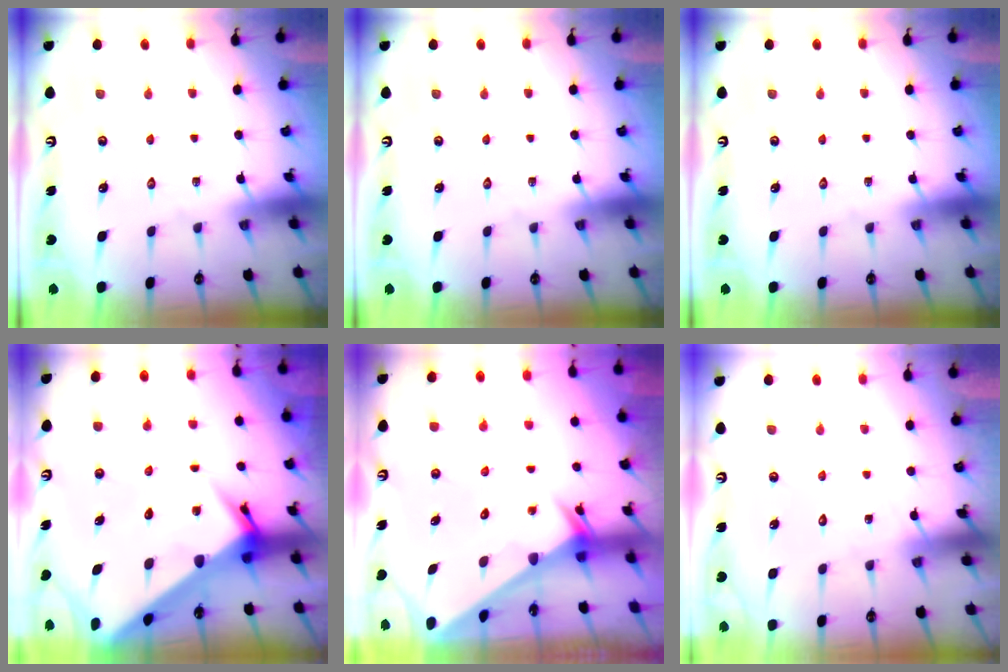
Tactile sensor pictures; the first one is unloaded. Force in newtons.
{"total": 0.0}
{"total": 0.0}
{"total": 9.5, "press": 9.5, "slide": 0.8}
{"total": 2.4, "press": 2.4, "slide": 0.0}
{"total": 6.3, "press": 6.3, "slide": 0.6}